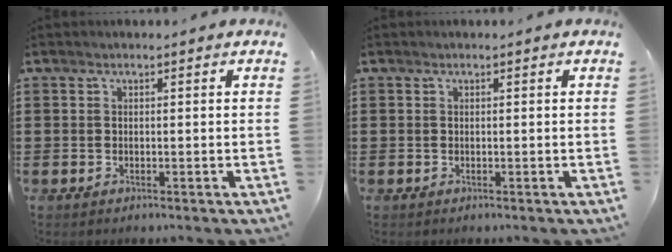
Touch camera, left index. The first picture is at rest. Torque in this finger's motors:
{"motor_torque": [0.00, 0.00, 0.00, 0.01]}